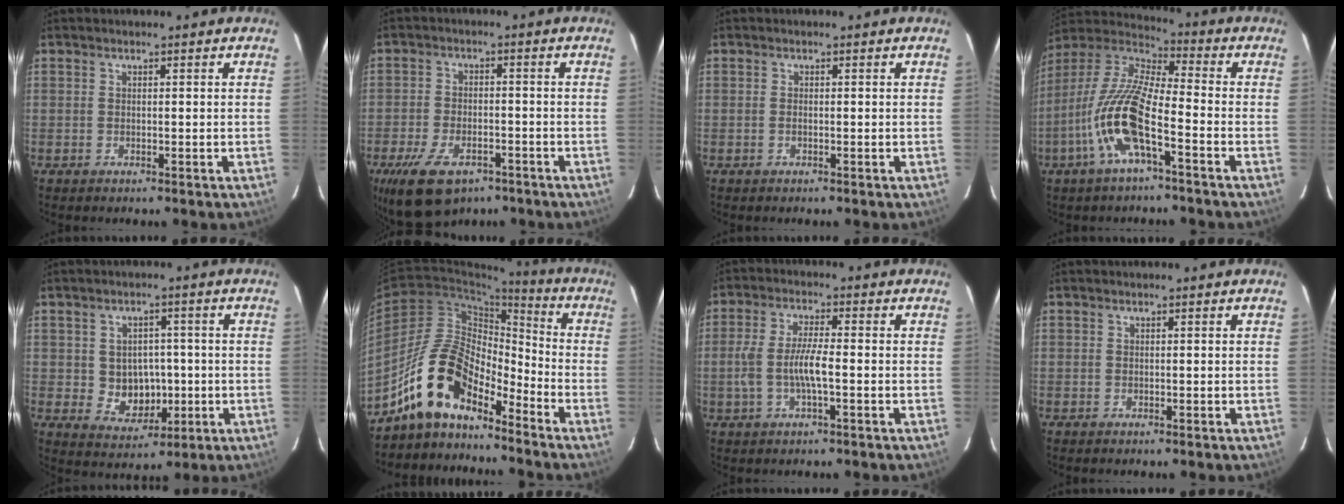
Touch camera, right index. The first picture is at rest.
{"total": 13.1, "force": [-8.2, 6.6, 7.6], "torque": [-0.174, -0.022, -0.138]}
{"total": 0.5, "force": [-0.2, 0.2, 0.4], "torque": [-0.010, 0.001, -0.005]}
{"total": 14.9, "force": [-6.2, 3.3, 13.1], "torque": [-0.269, -0.007, -0.131]}
{"total": 7.2, "force": [-0.6, 6.4, 3.4], "torque": [-0.069, 0.008, 0.010]}
{"total": 13.9, "force": [-10.8, 5.2, 6.9], "torque": [-0.127, 0.016, -0.213]}
{"total": 6.9, "force": [-1.5, 1.3, 6.6], "torque": [-0.136, 0.001, -0.028]}
{"total": 0.0}